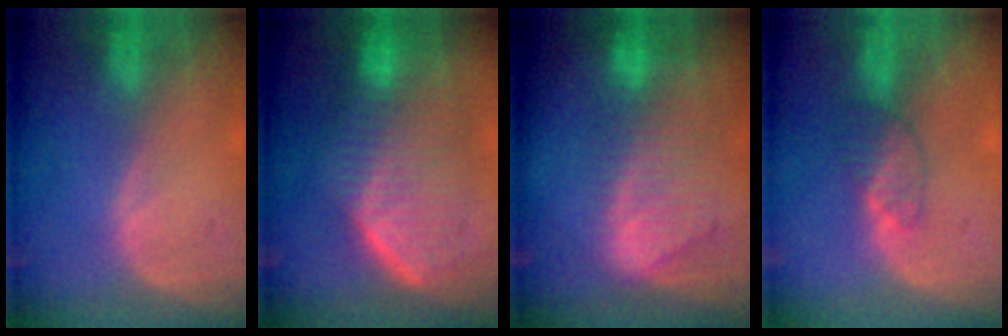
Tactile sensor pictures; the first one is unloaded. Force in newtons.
{"total": 9.6, "press": 9.0, "slide": 3.4}
{"total": 9.5, "press": 8.2, "slide": 4.8}
{"total": 3.5, "press": 3.2, "slide": 1.4}